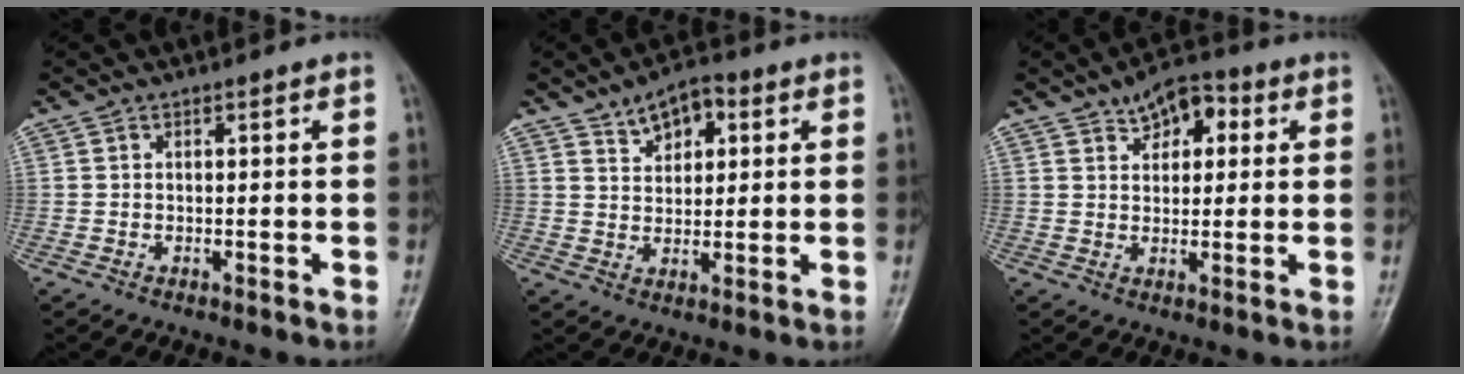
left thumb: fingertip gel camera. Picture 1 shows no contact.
{"total": 6.8, "force": [3.5, 4.1, 4.2], "torque": [-0.036, -0.011, 0.053]}
{"total": 7.3, "force": [3.1, 4.3, 5.0], "torque": [-0.040, 0.001, 0.039]}